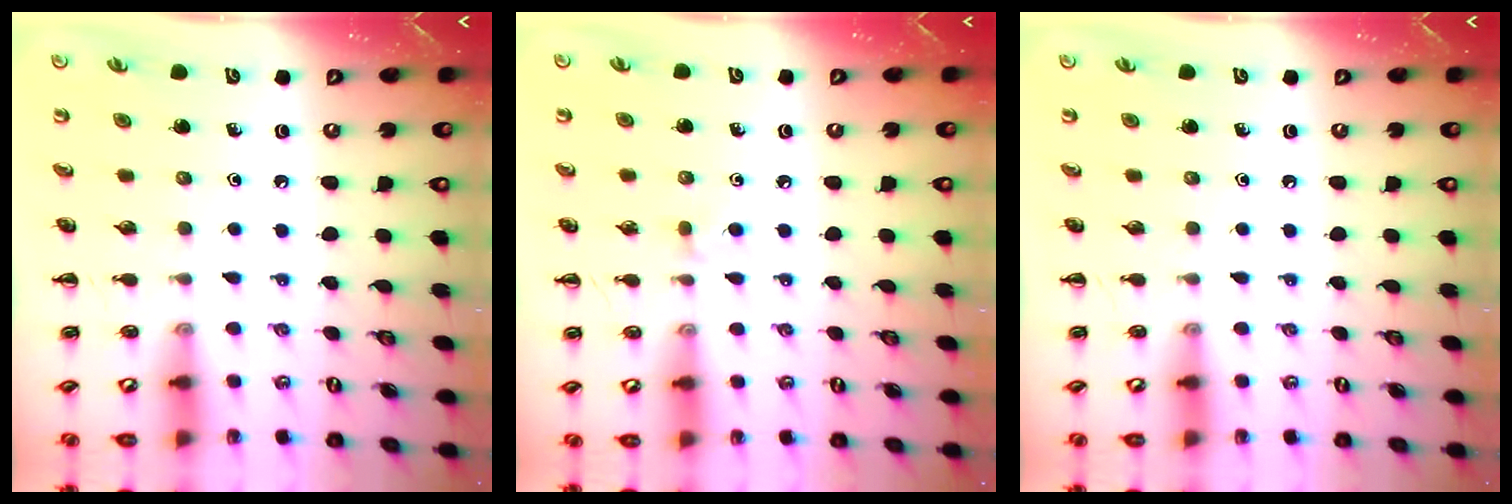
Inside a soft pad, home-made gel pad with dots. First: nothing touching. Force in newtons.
{"total": 3.7, "press": 3.4, "slide": 1.6}
{"total": 0.0}